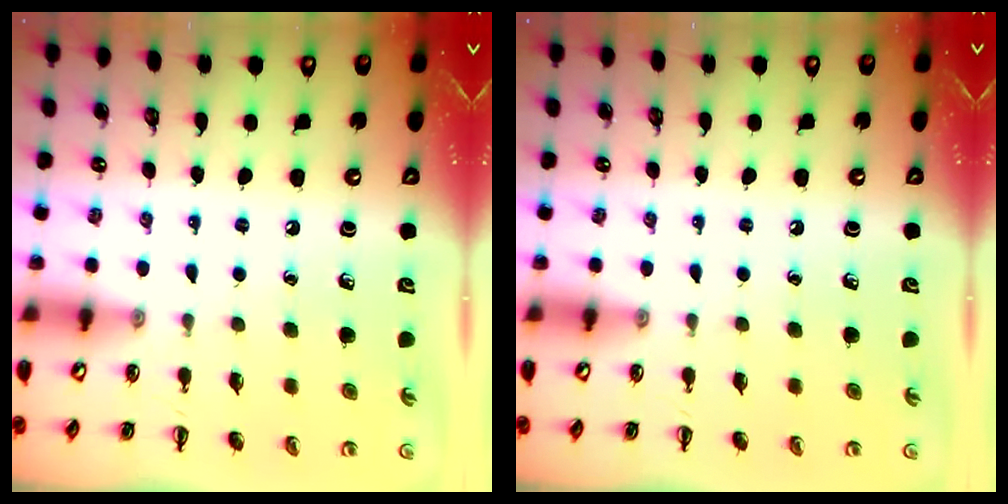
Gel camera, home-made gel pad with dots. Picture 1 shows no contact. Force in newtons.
{"total": 0.0}